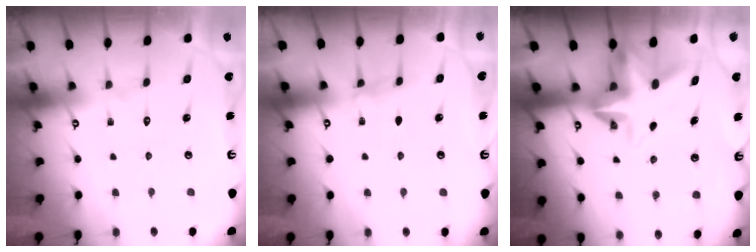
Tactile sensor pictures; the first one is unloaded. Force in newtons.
{"total": 2.8, "press": 2.6, "slide": 0.9}
{"total": 6.4, "press": 6.2, "slide": 1.5}